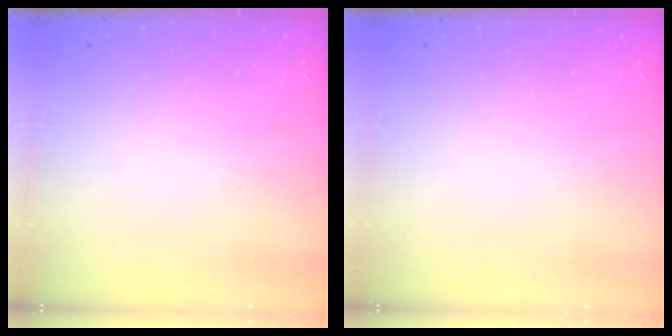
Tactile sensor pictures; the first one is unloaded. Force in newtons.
{"total": 0.0}